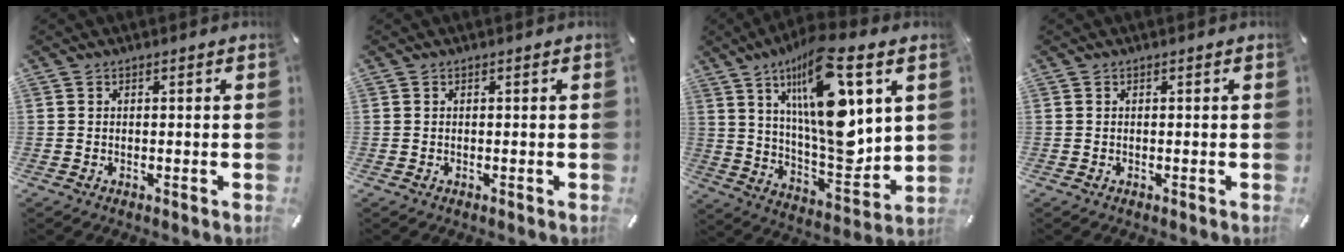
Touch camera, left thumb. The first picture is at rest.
{"total": 0.0}
{"total": 23.0, "force": [10.4, 8.0, 18.9], "torque": [-0.344, -0.067, 0.154]}
{"total": 0.0}